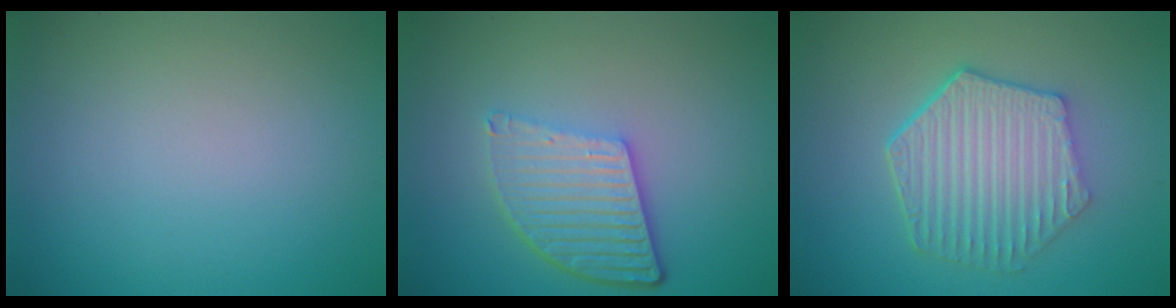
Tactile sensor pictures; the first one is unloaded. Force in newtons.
{"total": 5.4, "press": 3.9, "slide": 3.8}
{"total": 6.2, "press": 4.8, "slide": 3.9}